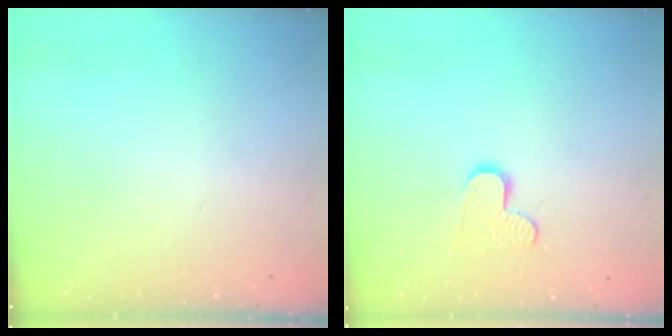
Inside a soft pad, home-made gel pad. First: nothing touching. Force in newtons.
{"total": 8.4, "press": 8.3, "slide": 0.2}